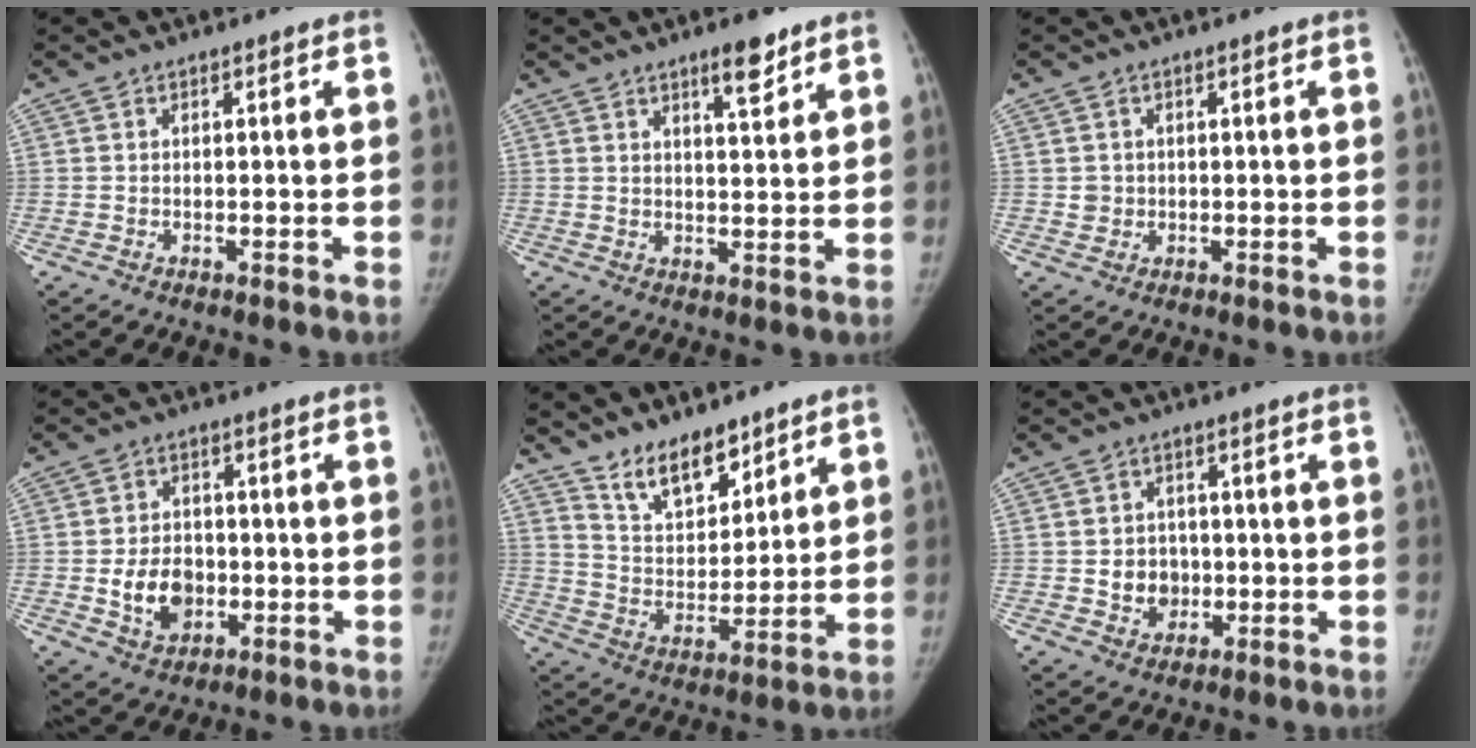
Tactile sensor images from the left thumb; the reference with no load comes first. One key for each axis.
{"total": 5.4, "fx": 3.7, "fy": 1.4, "fz": 3.6, "tx": -0.038, "ty": -0.026, "tz": 0.056}
{"total": 1.9, "fx": 0.0, "fy": 1.9, "fz": 0.3, "tx": 0.008, "ty": 0.003, "tz": 0.004}
{"total": 8.2, "fx": -1.7, "fy": 6.2, "fz": 5.1, "tx": -0.059, "ty": 0.008, "tz": -0.023}
{"total": 11.0, "fx": 8.5, "fy": 5.2, "fz": 4.7, "tx": -0.042, "ty": -0.068, "tz": 0.163}
{"total": 5.7, "fx": -0.7, "fy": 5.0, "fz": 2.5, "tx": -0.007, "ty": 0.008, "tz": -0.006}